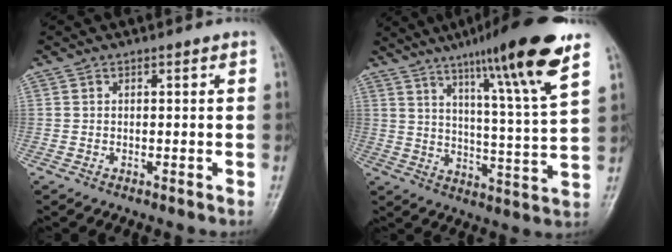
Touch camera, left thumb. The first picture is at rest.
{"total": 19.0, "force": [11.7, 1.0, 15.0], "torque": [-0.212, -0.052, 0.177]}